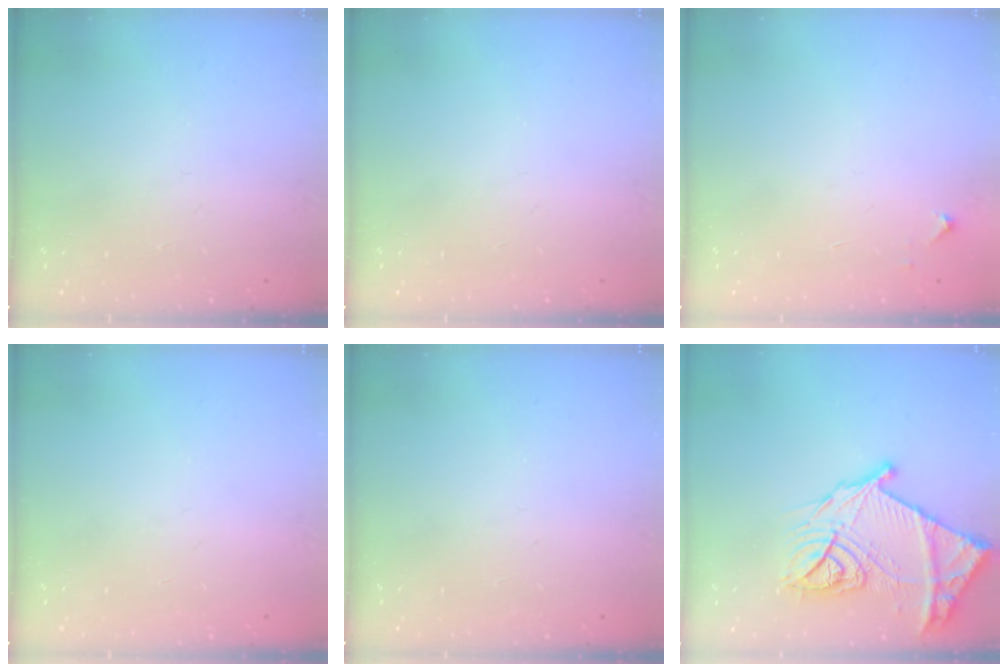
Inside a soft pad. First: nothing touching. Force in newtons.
{"total": 0.0}
{"total": 3.3, "press": 3.2, "slide": 0.4}
{"total": 0.0}
{"total": 0.0}
{"total": 22.2, "press": 22.1, "slide": 2.4}